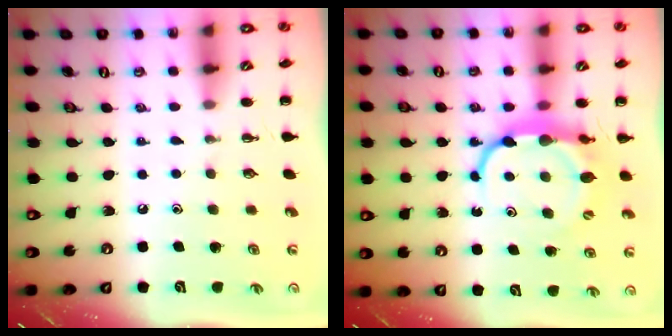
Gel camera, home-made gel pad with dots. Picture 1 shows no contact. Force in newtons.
{"total": 7.7, "press": 7.6, "slide": 1.2}